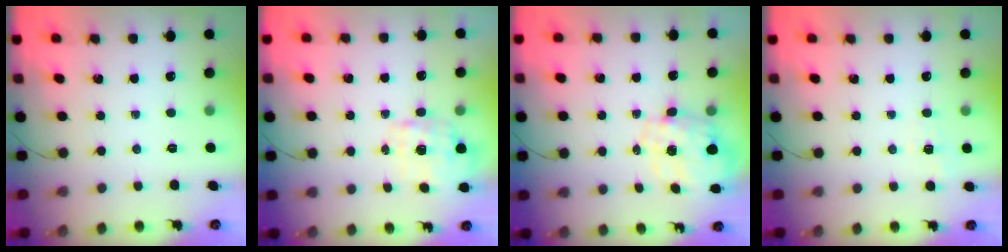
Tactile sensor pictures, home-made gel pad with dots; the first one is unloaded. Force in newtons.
{"total": 1.7, "press": 1.6, "slide": 0.6}
{"total": 2.7, "press": 2.5, "slide": 1.0}
{"total": 3.9, "press": 3.5, "slide": 1.7}